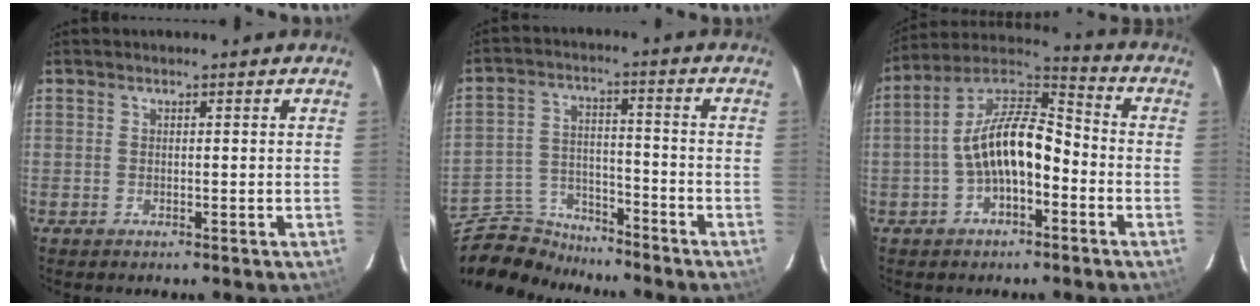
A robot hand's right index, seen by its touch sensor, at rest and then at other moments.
{"total": 10.1, "force": [-9.4, 3.5, 1.1], "torque": [-0.046, 0.021, -0.171]}
{"total": 13.2, "force": [-3.2, 6.2, 11.2], "torque": [-0.217, 0.026, -0.059]}